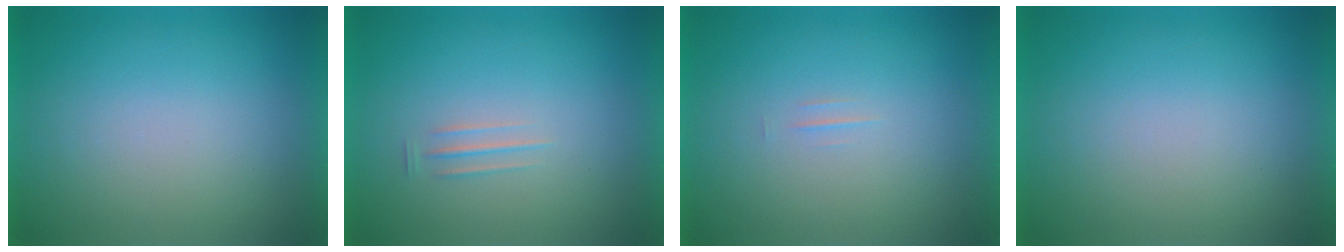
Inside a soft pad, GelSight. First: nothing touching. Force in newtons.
{"total": 1.7}
{"total": 1.3}
{"total": 1.0}